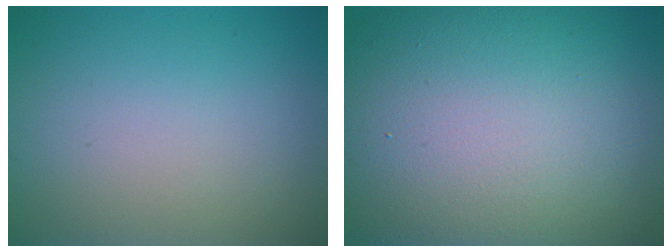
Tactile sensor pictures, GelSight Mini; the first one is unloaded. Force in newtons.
{"total": 18.2, "press": 18.1, "slide": 1.3}